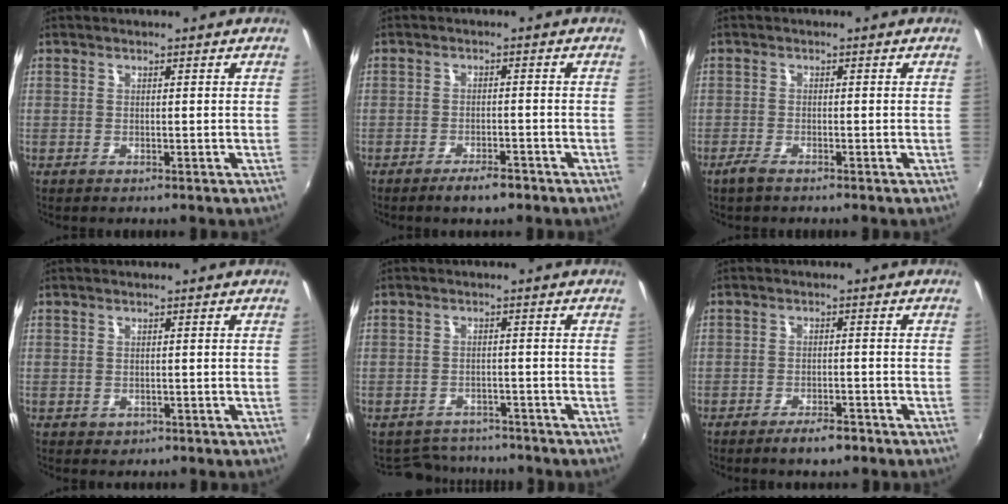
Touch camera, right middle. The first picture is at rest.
{"total": 4.3, "force": [-3.3, 1.2, 2.6], "torque": [-0.057, -0.005, -0.053]}
{"total": 2.2, "force": [-1.7, 0.5, 1.2], "torque": [-0.034, -0.005, -0.036]}
{"total": 1.0, "force": [-0.3, 0.9, 0.3], "torque": [-0.004, -0.004, -0.003]}
{"total": 7.3, "force": [-6.7, 2.7, 1.0], "torque": [-0.036, 0.004, -0.099]}
{"total": 4.4, "force": [-3.4, 1.2, 2.5], "torque": [-0.057, -0.004, -0.054]}